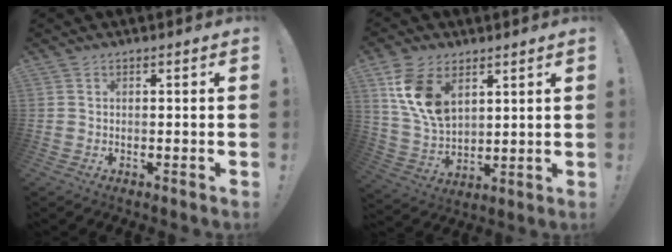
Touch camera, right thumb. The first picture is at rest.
{"total": 13.9, "force": [6.8, 8.7, 8.5], "torque": [-0.161, -0.028, 0.131]}